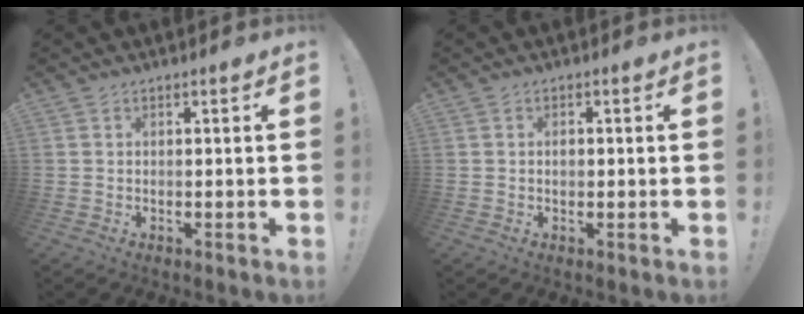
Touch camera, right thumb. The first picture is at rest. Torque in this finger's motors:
{"motor_torque": [-0.16, -0.38, -0.28, 0.24, 0.02]}